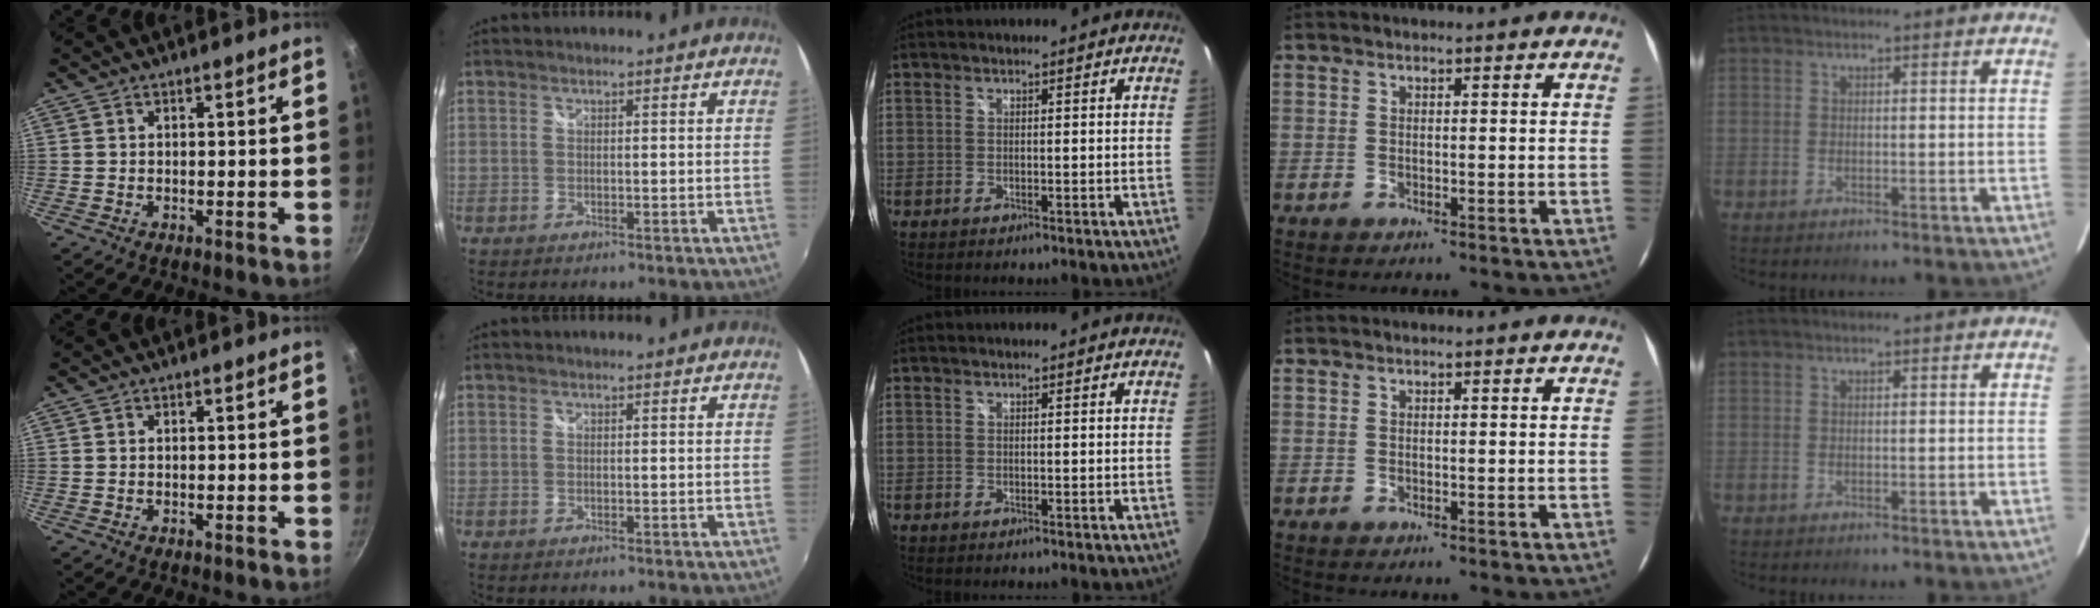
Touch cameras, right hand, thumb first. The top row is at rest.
{}